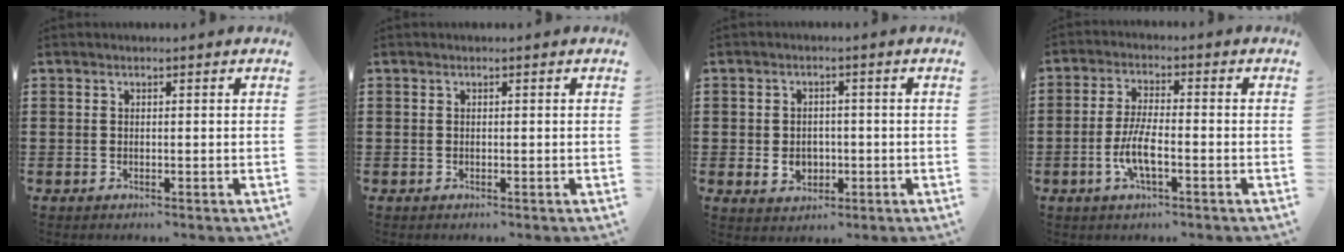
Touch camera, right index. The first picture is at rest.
{"total": 0.0}
{"total": 3.6, "force": [-0.6, 3.0, 2.0], "torque": [-0.036, 0.003, -0.015]}
{"total": 5.6, "force": [-1.9, 1.4, 5.1], "torque": [-0.113, -0.006, -0.042]}